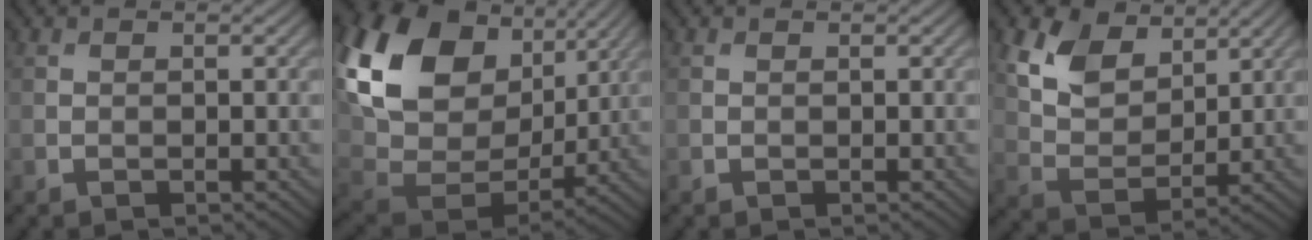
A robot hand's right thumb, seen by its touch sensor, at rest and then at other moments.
{"total": 19.0, "force": [7.2, 13.1, 11.8], "torque": [-0.295, 0.018, 0.148]}
{"total": 0.0}
{"total": 8.7, "force": [4.7, 5.4, 5.0], "torque": [-0.121, -0.002, 0.081]}